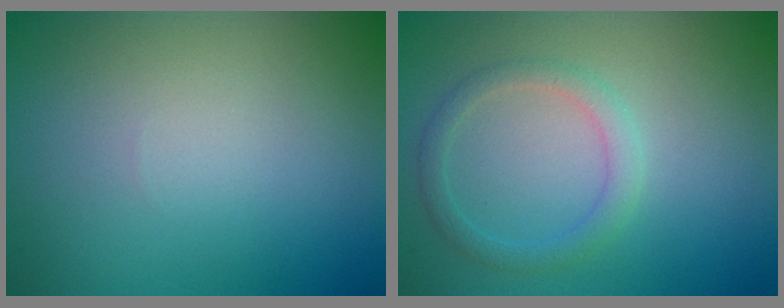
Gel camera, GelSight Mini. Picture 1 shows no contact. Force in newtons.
{"total": 2.0, "press": 2.0, "slide": 0.1}